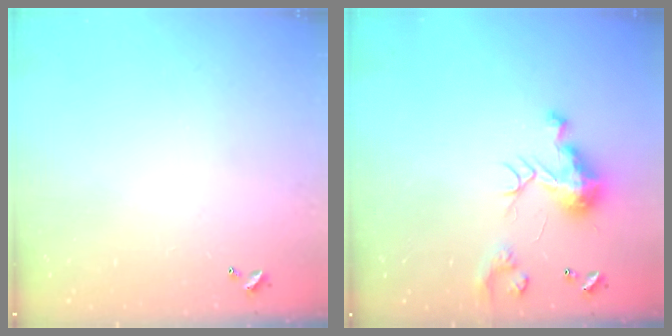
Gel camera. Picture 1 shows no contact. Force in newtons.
{"total": 9.7, "press": 9.7, "slide": 0.8}